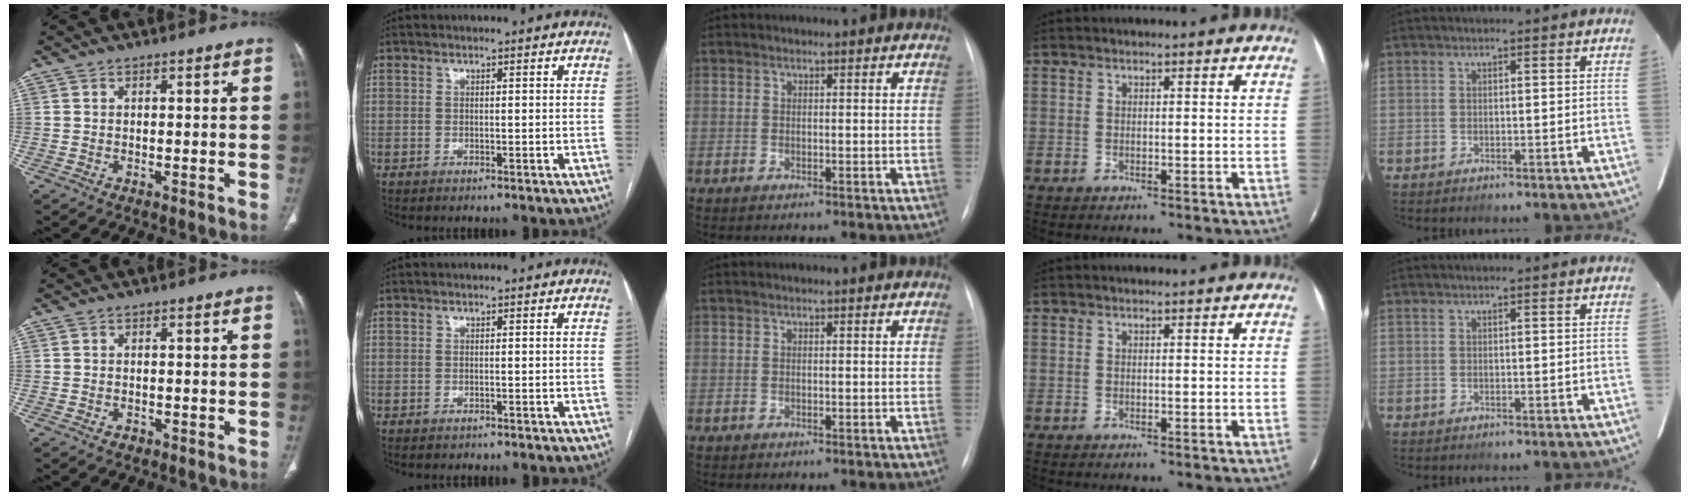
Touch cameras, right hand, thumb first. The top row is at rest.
{"thumb": {"total": 0.9, "force": [-0.6, 0.6, 0.4], "torque": [-0.007, 0.004, -0.007]}, "index": {"total": 0.5, "force": [-0.4, 0.2, 0.1], "torque": [-0.007, 0.000, -0.007]}}